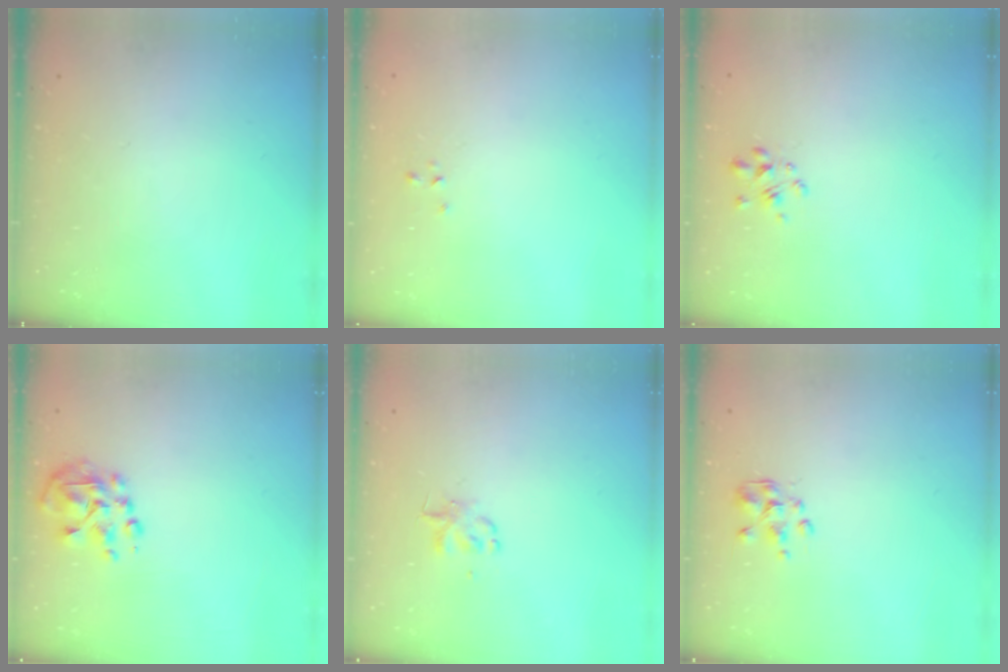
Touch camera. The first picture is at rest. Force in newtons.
{"total": 0.0}
{"total": 2.7, "press": 2.4, "slide": 1.1}
{"total": 6.9, "press": 6.6, "slide": 1.9}
{"total": 2.6, "press": 2.6, "slide": 0.3}
{"total": 2.3, "press": 2.1, "slide": 0.8}